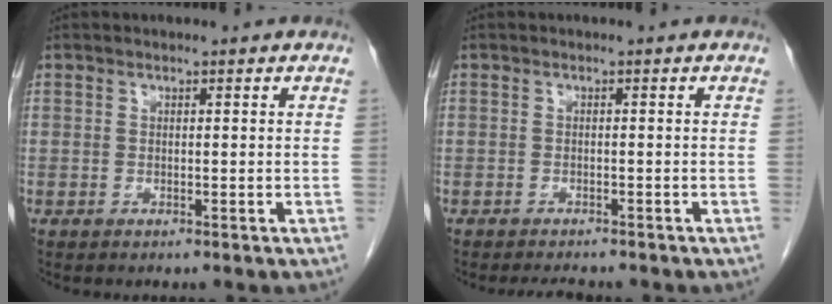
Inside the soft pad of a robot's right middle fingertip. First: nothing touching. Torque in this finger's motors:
{"motor_torque": [0.22, -0.03, 0.01, 0.02]}